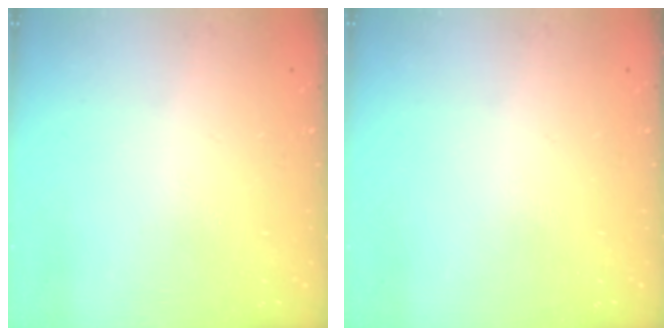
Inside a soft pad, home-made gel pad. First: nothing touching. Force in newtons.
{"total": 0.0}